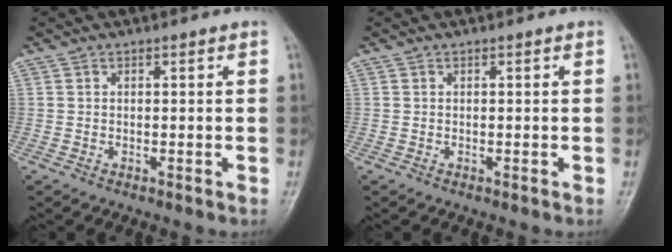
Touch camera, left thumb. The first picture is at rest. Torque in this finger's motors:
{"motor_torque": [0.00, 0.00, 0.00, 0.00, 0.00]}